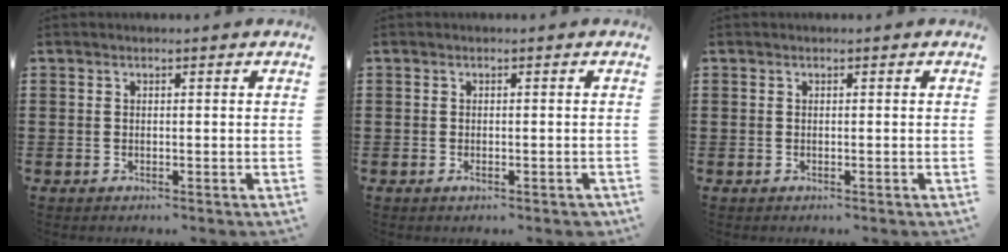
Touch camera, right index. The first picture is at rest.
{"total": 0.8, "force": [-0.4, 0.2, 0.7], "torque": [-0.015, -0.005, -0.007]}
{"total": 0.0}